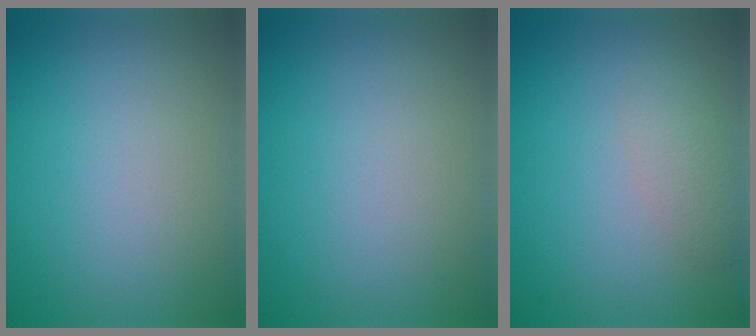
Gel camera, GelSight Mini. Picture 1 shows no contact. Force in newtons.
{"total": 0.0}
{"total": 2.0, "press": 2.0, "slide": 0.0}